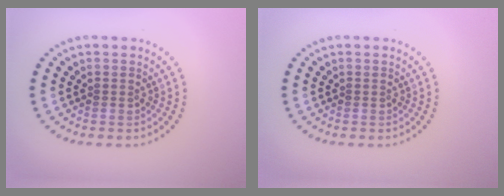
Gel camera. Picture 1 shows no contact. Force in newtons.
{"total": 0.0}